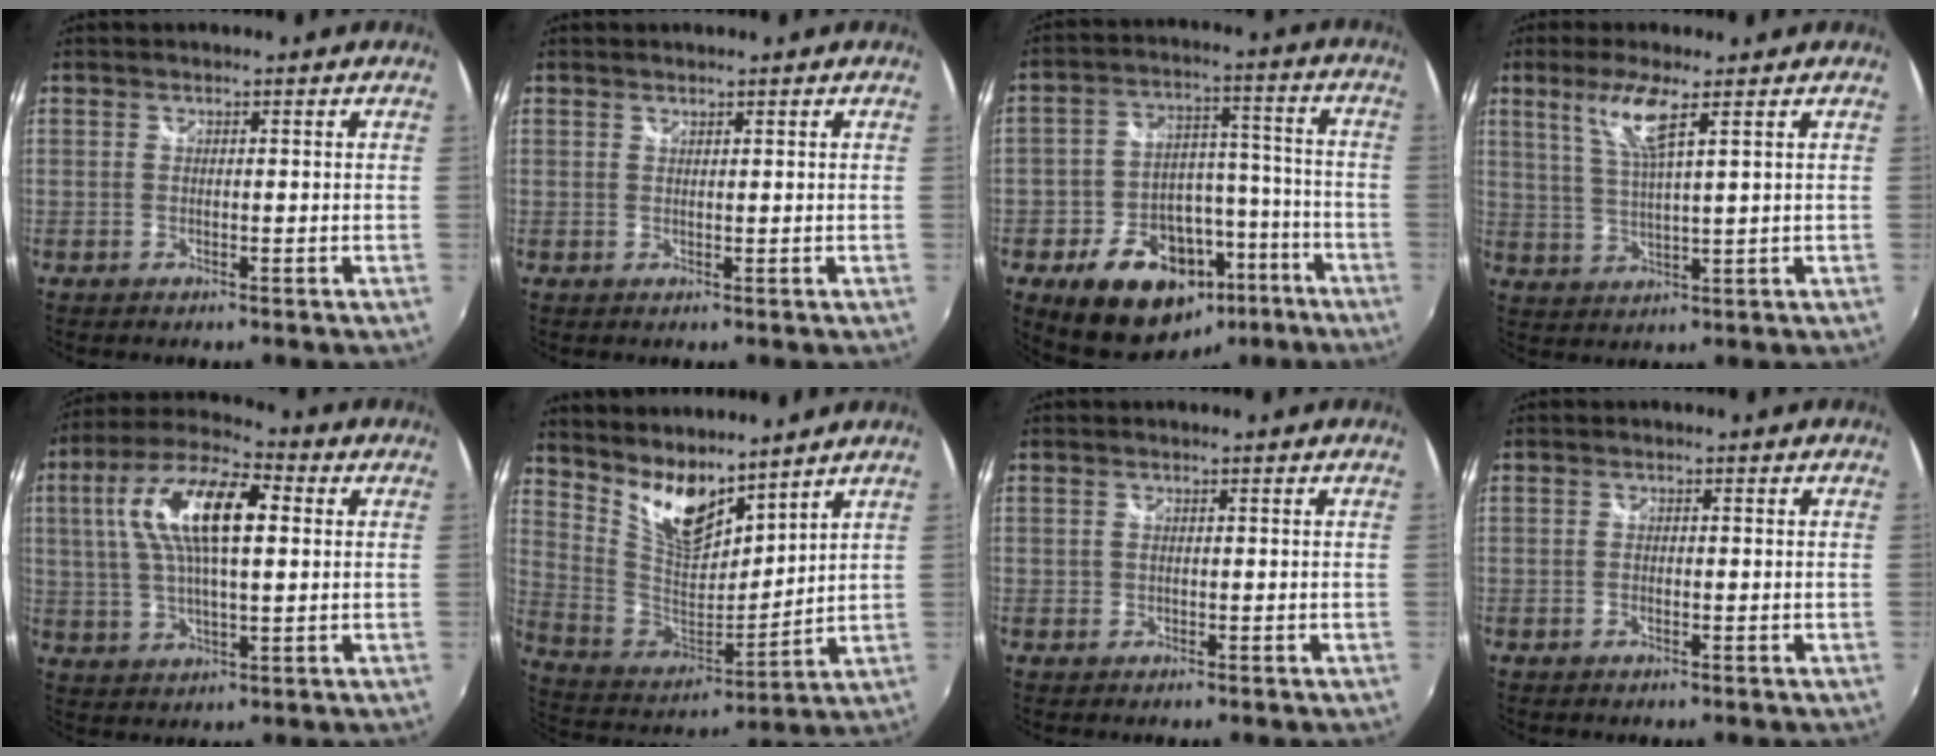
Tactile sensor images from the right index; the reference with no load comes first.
{"total": 0.5, "force": [0.5, 0.1, 0.1], "torque": [-0.001, 0.001, 0.009]}
{"total": 18.5, "force": [-10.7, 12.4, 8.5], "torque": [-0.170, 0.048, -0.137]}
{"total": 6.7, "force": [3.5, 0.3, 5.7], "torque": [-0.116, -0.004, 0.074]}
{"total": 15.7, "force": [3.6, 5.8, 14.1], "torque": [-0.270, 0.024, 0.057]}
{"total": 12.6, "force": [9.9, 4.1, 6.7], "torque": [-0.128, -0.015, 0.197]}
{"total": 0.6, "force": [0.0, 0.6, 0.1], "torque": [0.001, -0.001, -0.001]}
{"total": 0.5, "force": [-0.4, 0.3, 0.0], "torque": [-0.002, -0.002, -0.007]}